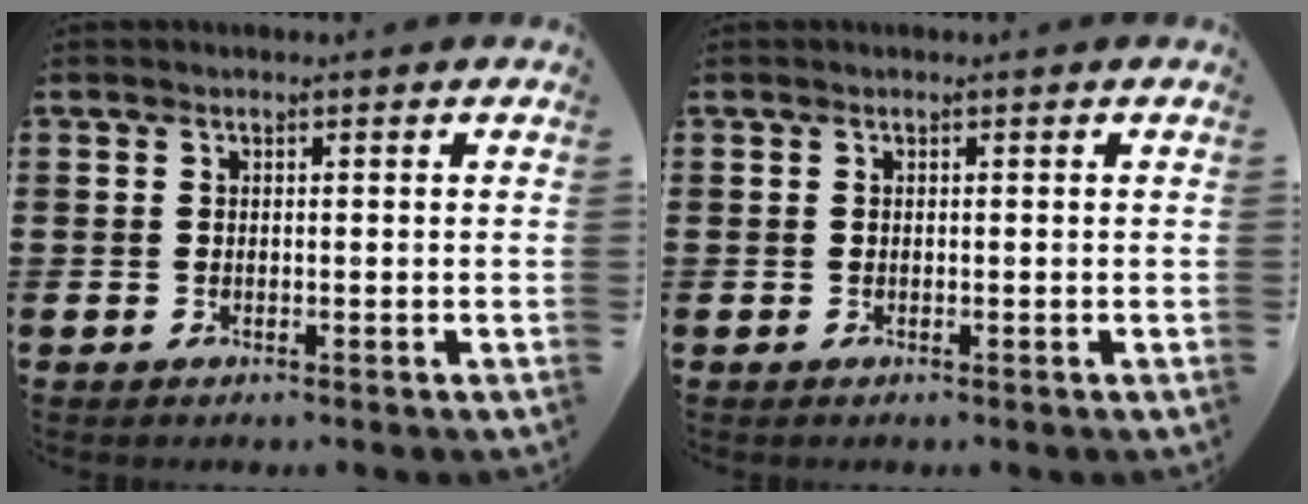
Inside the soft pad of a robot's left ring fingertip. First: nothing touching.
{"total": 0.0}